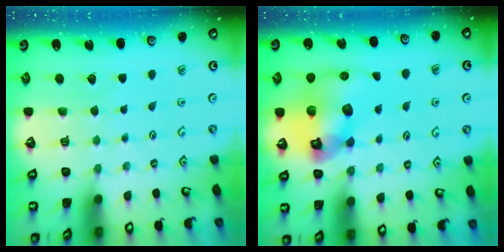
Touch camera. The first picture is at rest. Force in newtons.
{"total": 15.4, "press": 15.2, "slide": 2.4}